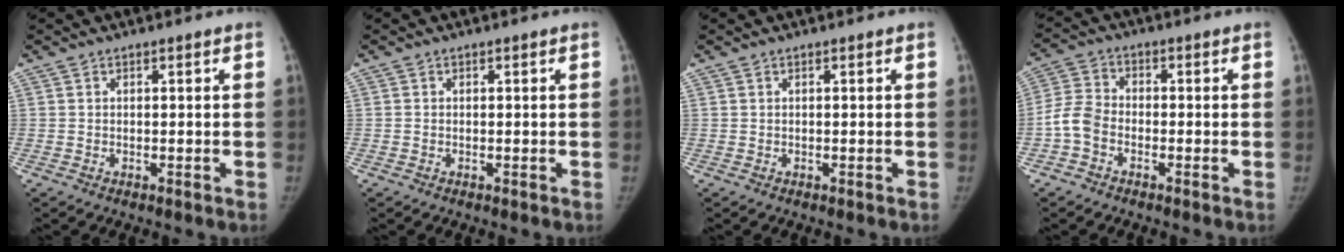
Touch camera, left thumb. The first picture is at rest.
{"total": 0.0}
{"total": 0.0}
{"total": 5.9, "force": [-2.2, 4.3, 3.4], "torque": [-0.065, 0.018, -0.054]}